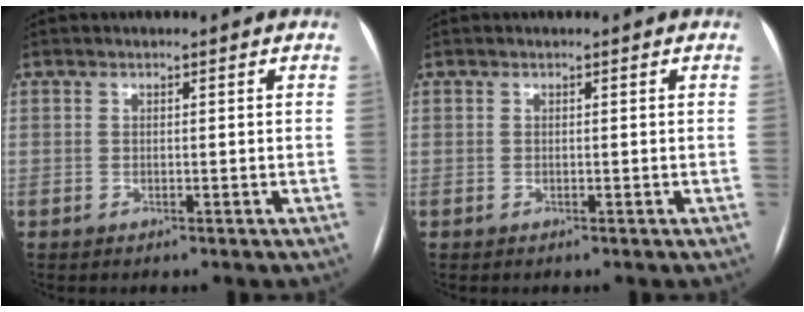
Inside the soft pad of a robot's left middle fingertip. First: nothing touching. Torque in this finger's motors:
{"motor_torque": [0.09, 0.10, 0.00, 0.00]}